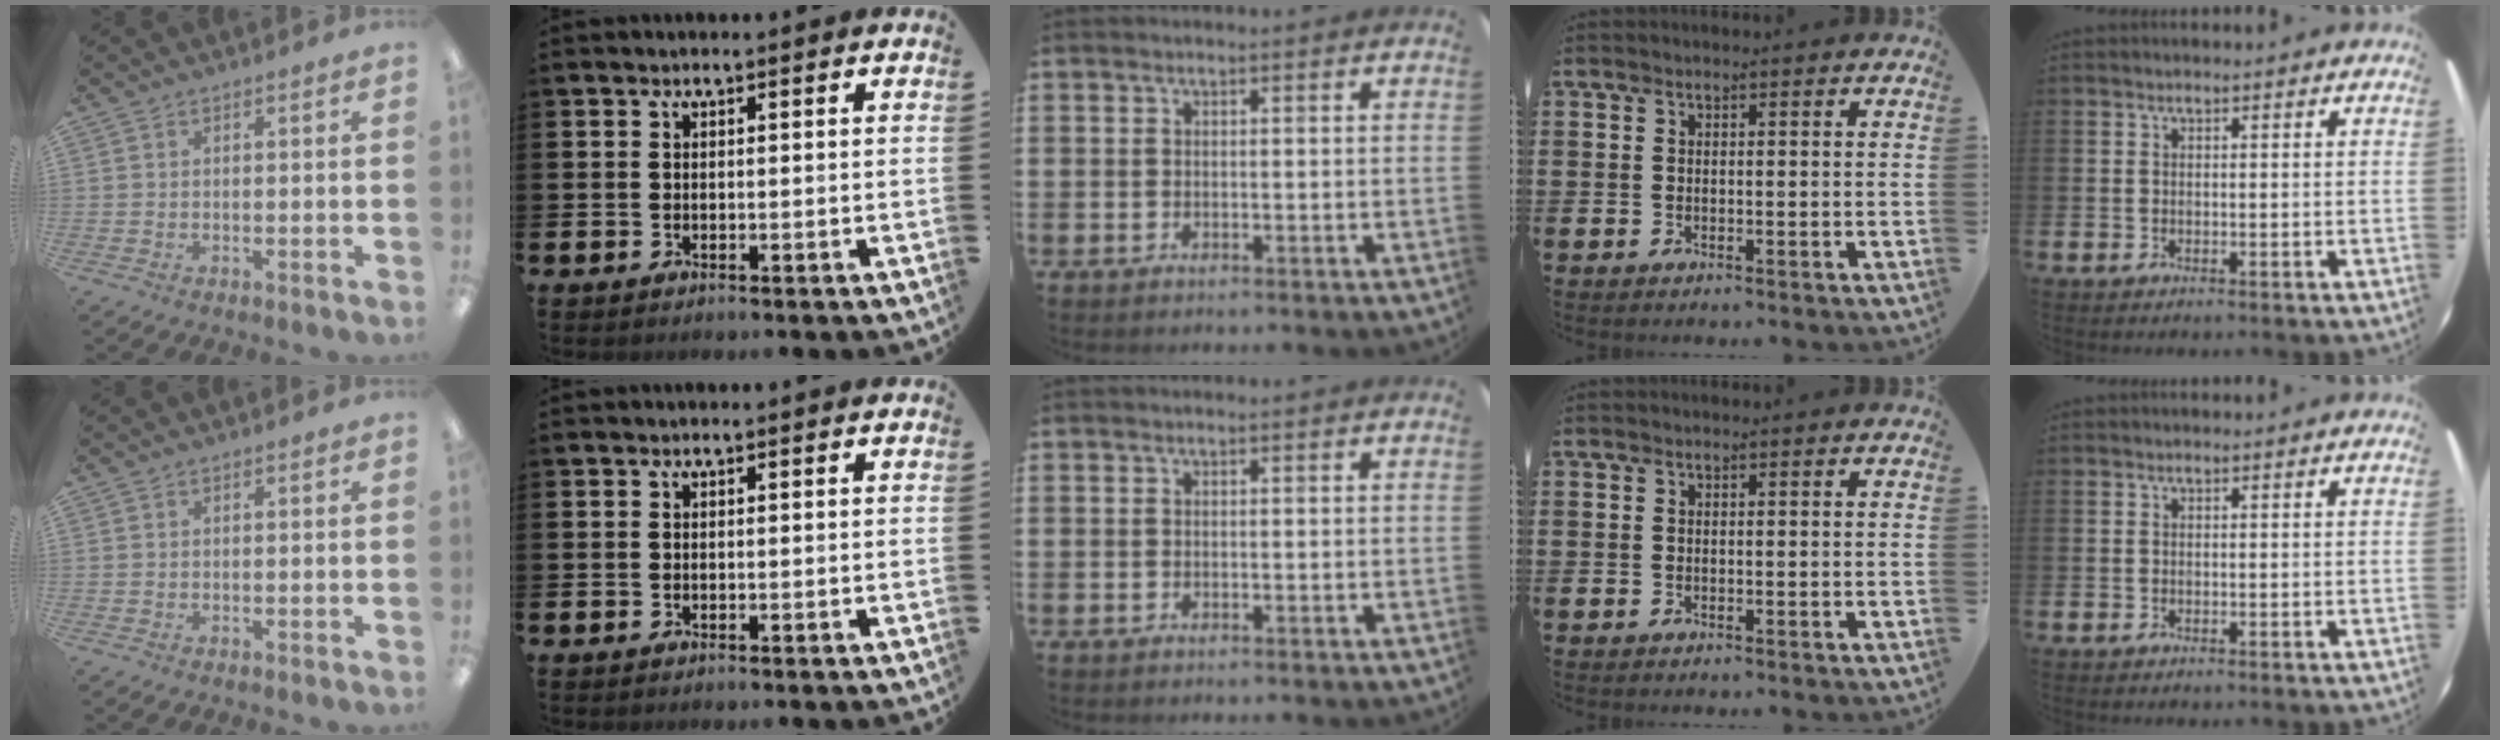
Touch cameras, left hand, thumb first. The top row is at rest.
{}